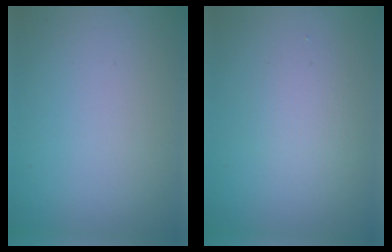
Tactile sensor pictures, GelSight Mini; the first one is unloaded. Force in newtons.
{"total": 2.0, "press": 2.0, "slide": 0.0}